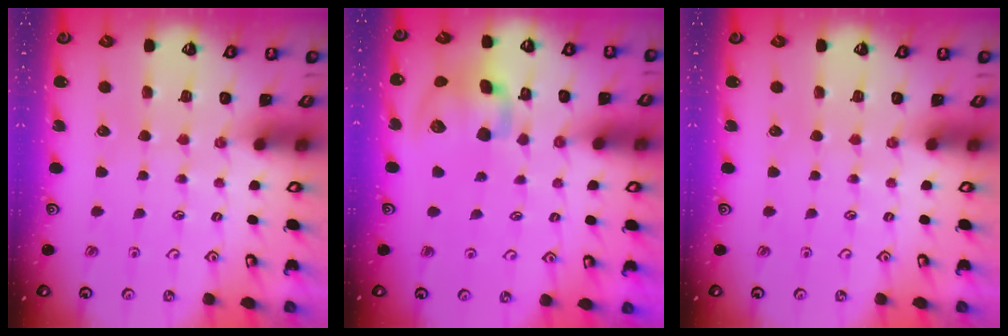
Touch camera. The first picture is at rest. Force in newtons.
{"total": 13.9, "press": 13.8, "slide": 2.3}
{"total": 0.0}